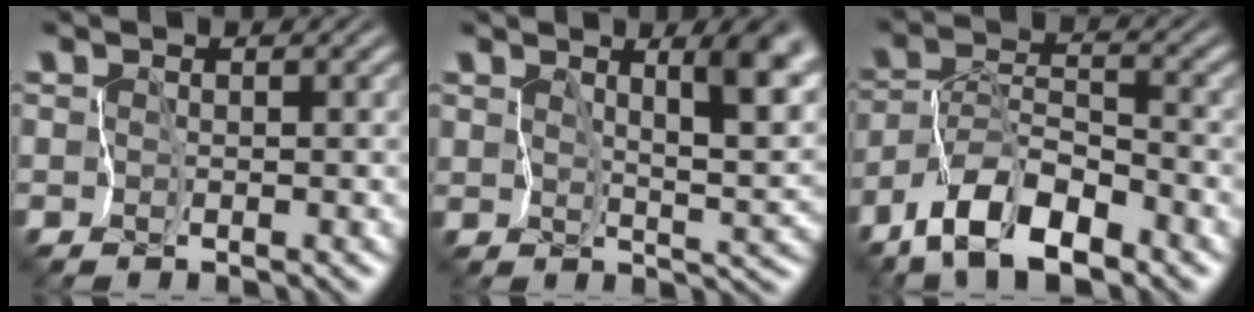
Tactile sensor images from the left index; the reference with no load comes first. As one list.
[{"total": 6.7, "force": [3.4, 2.1, 5.4], "torque": [-0.070, -0.002, 0.057]}, {"total": 7.8, "force": [-5.7, 2.6, 4.6], "torque": [-0.082, 0.009, -0.108]}]